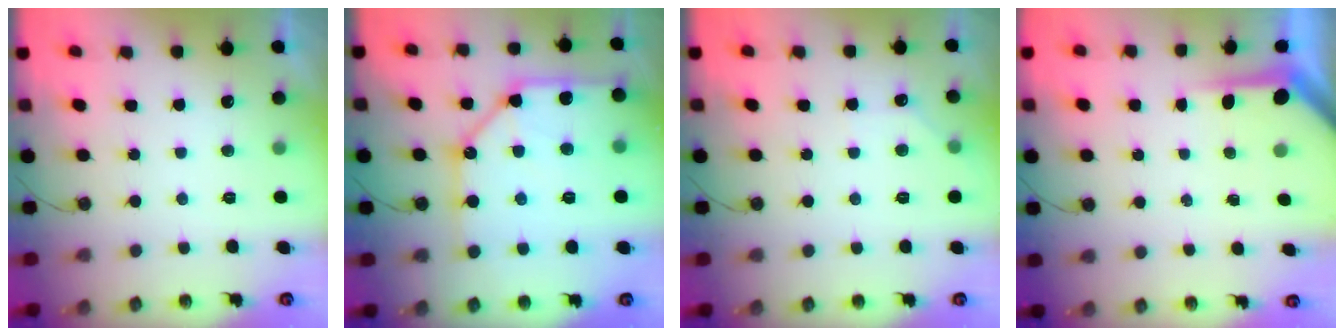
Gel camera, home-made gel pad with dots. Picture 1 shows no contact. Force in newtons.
{"total": 17.5, "press": 17.3, "slide": 2.3}
{"total": 4.1, "press": 4.1, "slide": 0.5}
{"total": 3.8, "press": 3.7, "slide": 0.4}